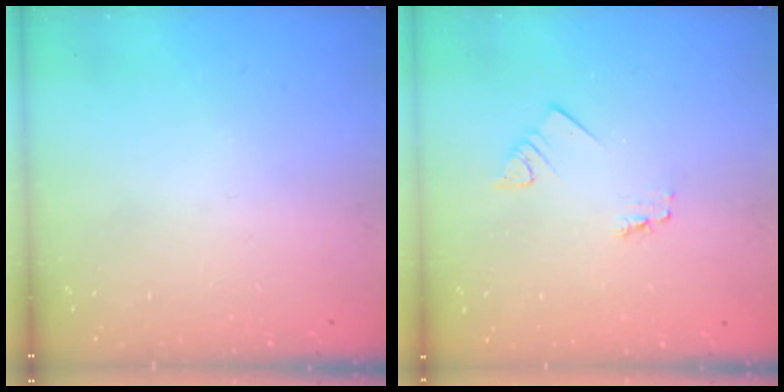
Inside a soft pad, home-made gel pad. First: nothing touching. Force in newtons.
{"total": 2.7, "press": 2.7, "slide": 0.3}